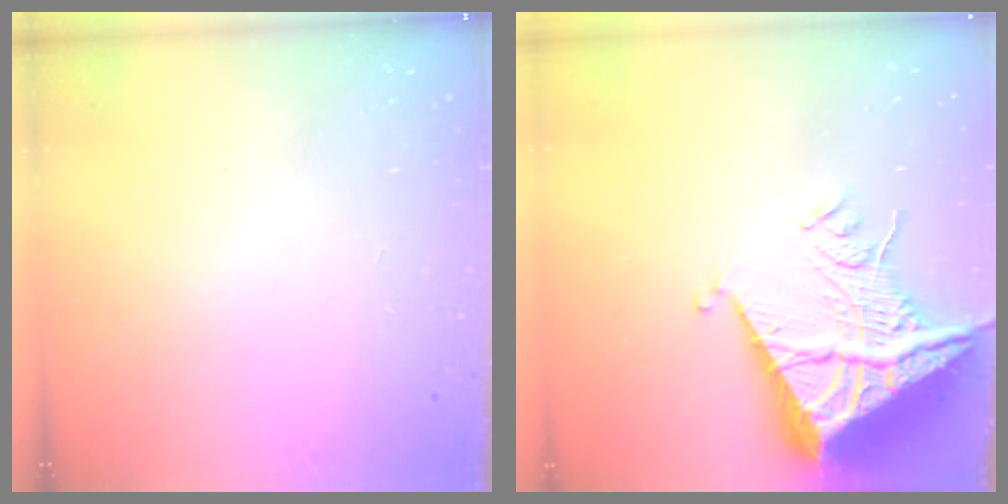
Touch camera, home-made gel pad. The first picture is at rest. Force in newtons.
{"total": 13.3, "press": 13.2, "slide": 1.4}